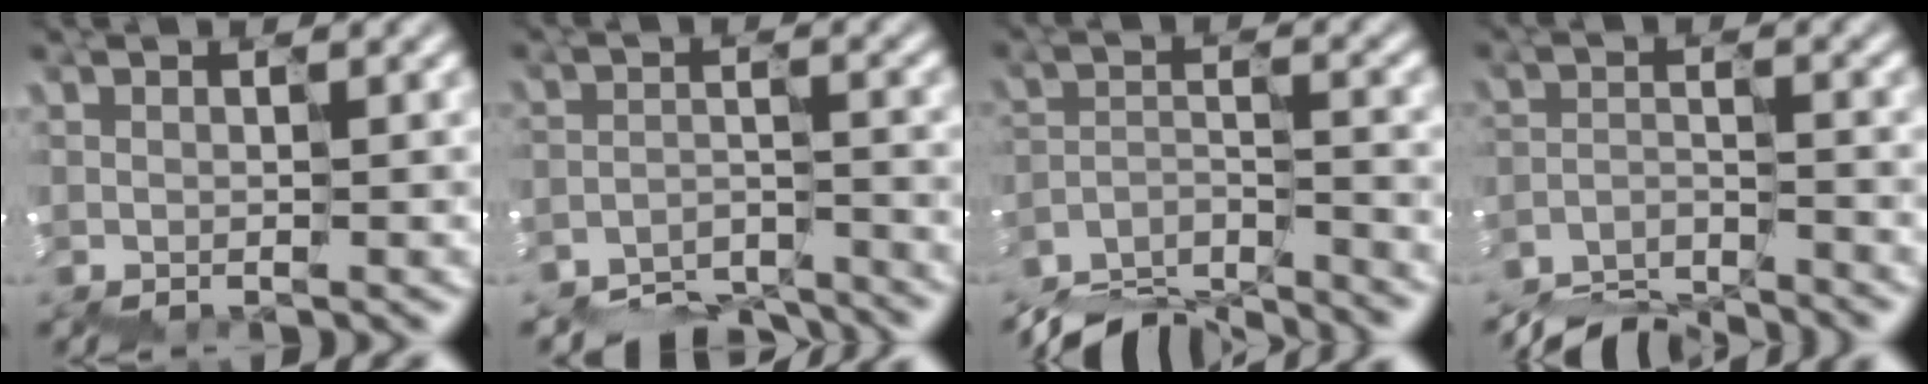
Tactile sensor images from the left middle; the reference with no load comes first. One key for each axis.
{"total": 7.0, "fx": -7.0, "fy": 0.9, "fz": 0.6, "tx": -0.024, "ty": -0.020, "tz": -0.112}
{"total": 8.7, "fx": -8.6, "fy": 0.6, "fz": 0.4, "tx": -0.017, "ty": -0.016, "tz": -0.154}
{"total": 6.2, "fx": -6.2, "fy": 0.0, "fz": -0.7, "tx": -0.006, "ty": -0.020, "tz": -0.114}